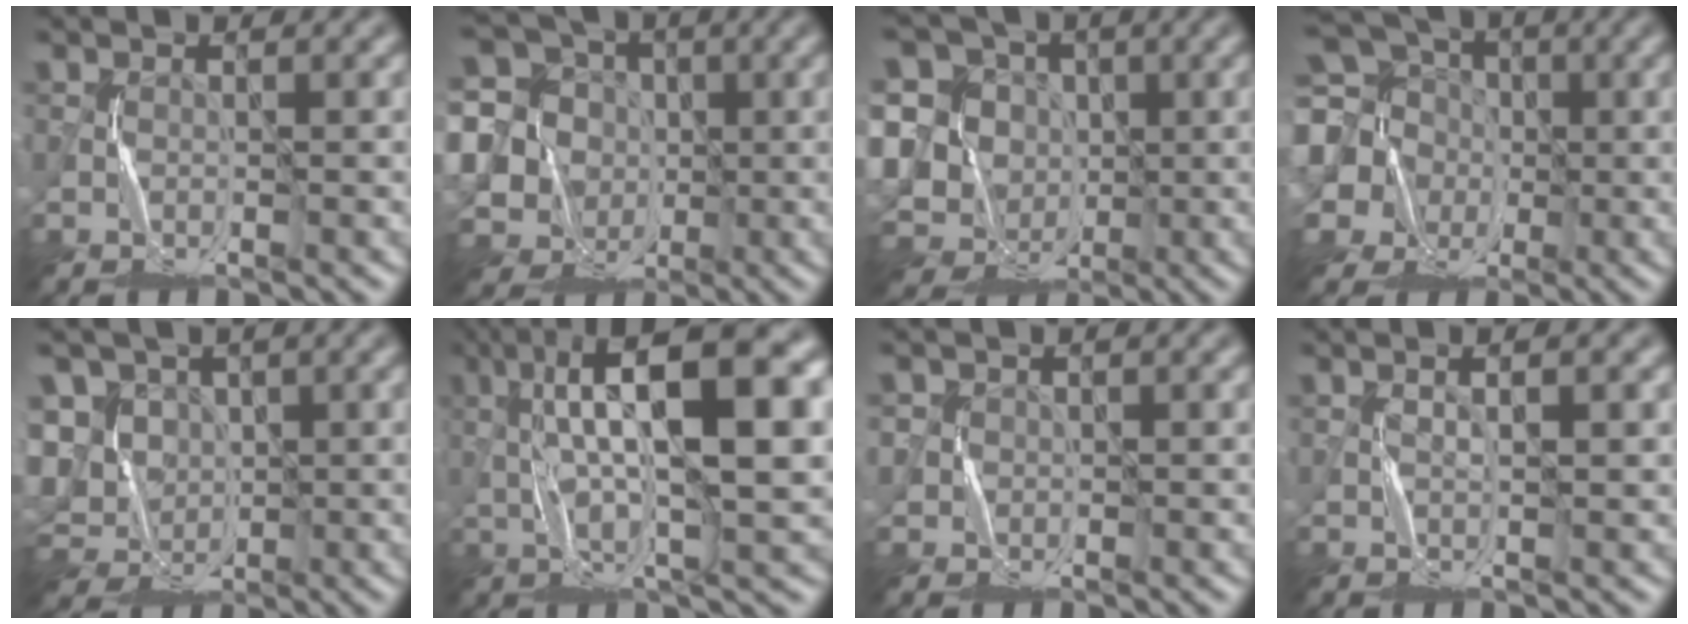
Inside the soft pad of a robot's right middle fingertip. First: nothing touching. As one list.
[{"total": 14.5, "force": [2.6, 13.1, 5.5], "torque": [-0.170, 0.033, 0.024]}, {"total": 13.5, "force": [1.3, 12.3, 5.6], "torque": [-0.159, 0.026, 0.013]}, {"total": 16.7, "force": [2.7, 15.2, 6.2], "torque": [-0.192, 0.013, 0.015]}, {"total": 9.4, "force": [0.8, 8.6, 3.8], "torque": [-0.106, 0.022, -0.009]}, {"total": 13.5, "force": [3.0, 3.3, 12.8], "torque": [-0.218, 0.019, 0.052]}, {"total": 1.8, "force": [0.7, 1.6, -0.5], "torque": [0.012, 0.004, 0.008]}, {"total": 1.3, "force": [0.7, -0.3, 1.0], "torque": [-0.012, -0.002, 0.017]}]